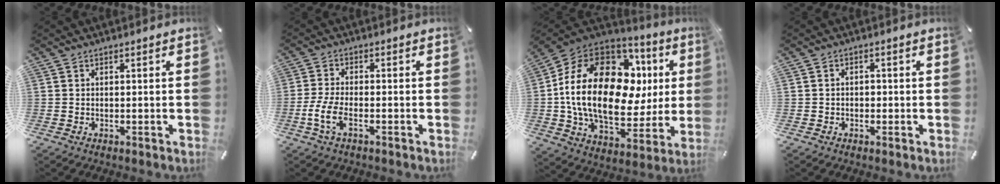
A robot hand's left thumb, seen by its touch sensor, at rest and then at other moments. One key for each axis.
{"total": 6.3, "fx": -2.6, "fy": 2.7, "fz": 5.1, "tx": -0.120, "ty": -0.005, "tz": -0.050}
{"total": 26.2, "fx": 2.9, "fy": 16.1, "fz": 20.4, "tx": -0.407, "ty": -0.016, "tz": 0.052}
{"total": 1.8, "fx": -0.3, "fy": 1.4, "fz": 1.0, "tx": -0.021, "ty": 0.005, "tz": -0.008}